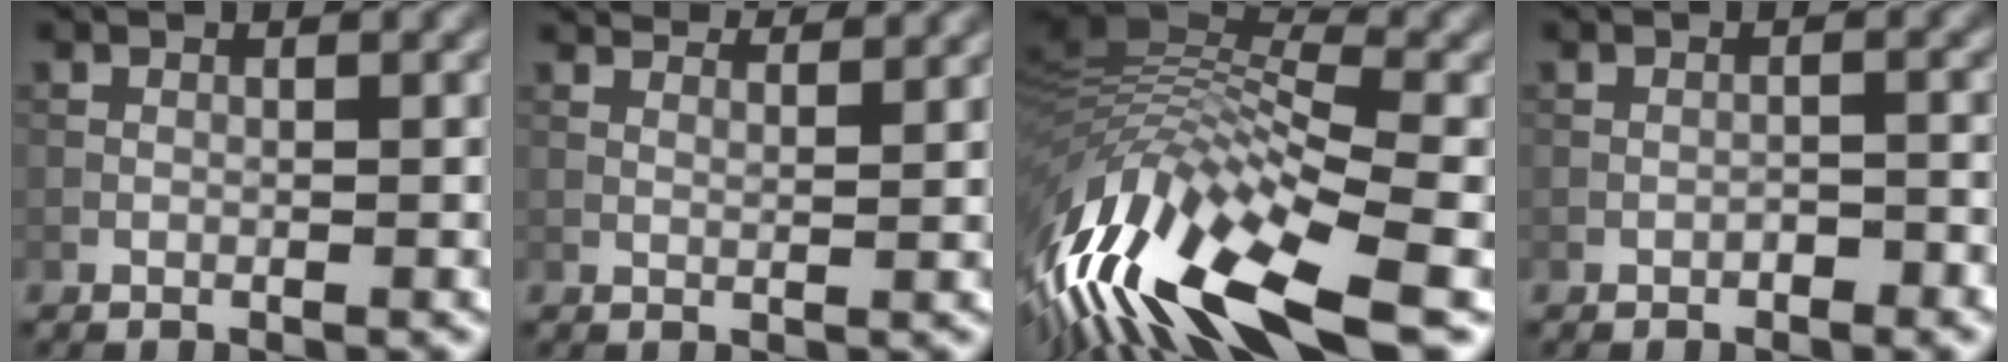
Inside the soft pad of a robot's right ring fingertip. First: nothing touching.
{"total": 4.3, "force": [3.8, 0.8, 1.9], "torque": [-0.026, 0.001, 0.042]}
{"total": 14.6, "force": [-5.2, 5.2, 12.6], "torque": [-0.253, 0.013, -0.088]}
{"total": 1.1, "force": [-0.7, 0.4, 0.7], "torque": [-0.016, 0.003, -0.012]}